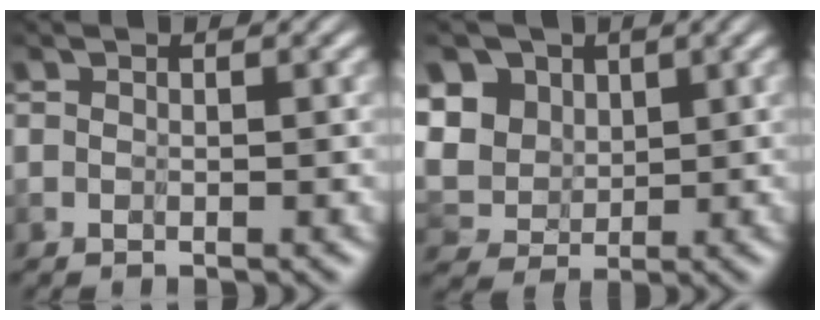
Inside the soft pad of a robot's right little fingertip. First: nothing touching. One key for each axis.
{"total": 9.3, "fx": 4.3, "fy": 7.4, "fz": 3.6, "tx": -0.107, "ty": 0.016, "tz": 0.071}